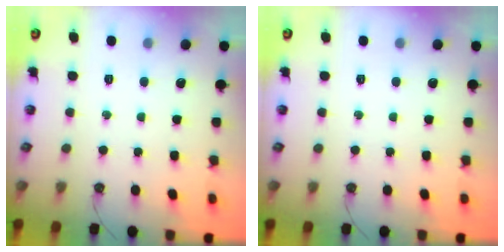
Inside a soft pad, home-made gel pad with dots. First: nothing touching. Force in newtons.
{"total": 0.0}